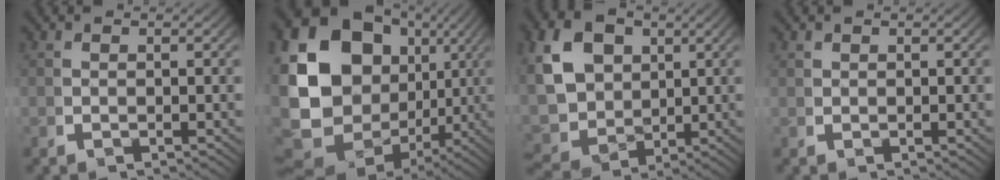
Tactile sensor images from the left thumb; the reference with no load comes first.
{"total": 18.6, "force": [0.1, 13.6, 12.7], "torque": [-0.287, -0.058, 0.036]}
{"total": 12.6, "force": [0.7, 10.3, 7.3], "torque": [-0.184, -0.049, 0.029]}
{"total": 0.6, "force": [0.6, -0.1, -0.1], "torque": [0.003, -0.001, 0.017]}